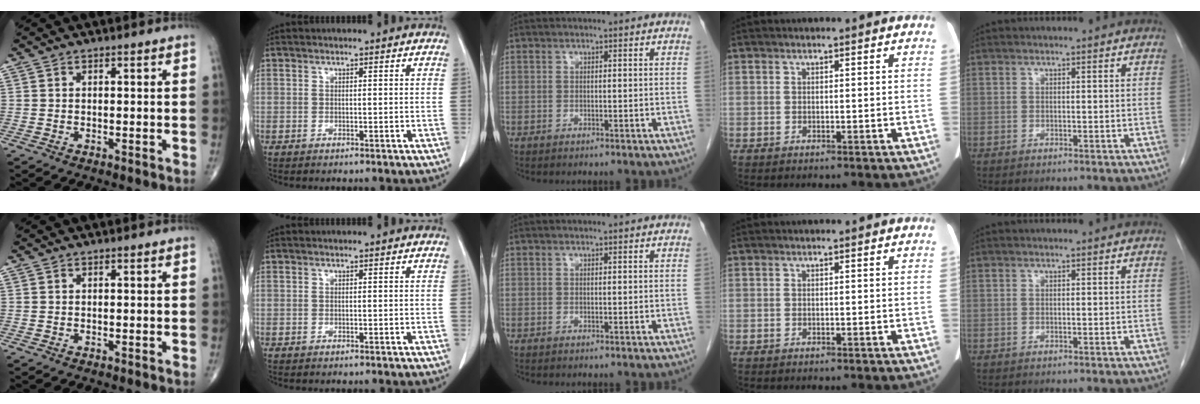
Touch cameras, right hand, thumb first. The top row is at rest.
{}